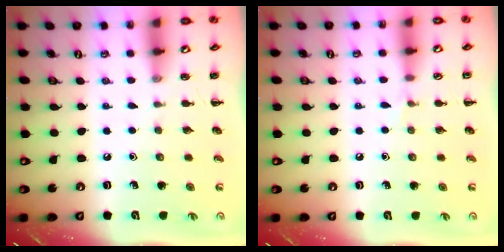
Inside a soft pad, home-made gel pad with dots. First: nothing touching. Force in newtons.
{"total": 3.3, "press": 3.0, "slide": 1.2}